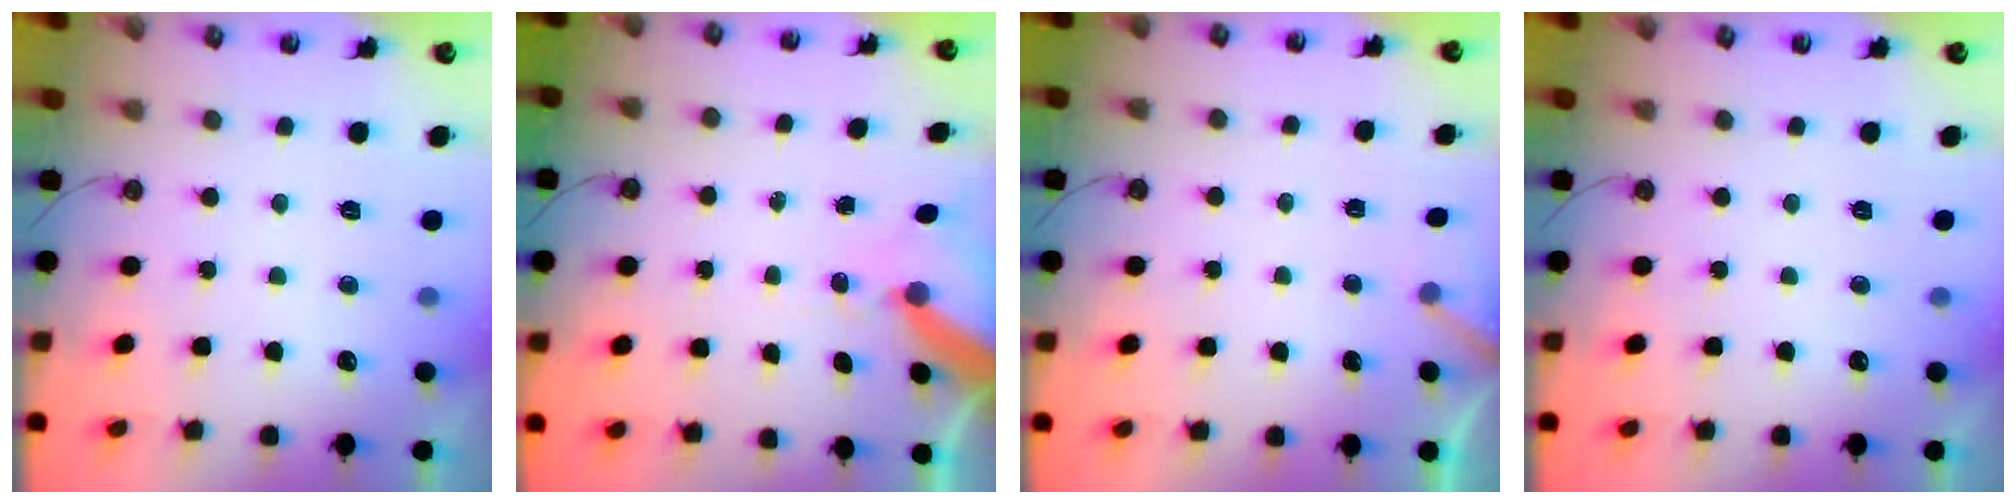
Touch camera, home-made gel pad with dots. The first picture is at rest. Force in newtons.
{"total": 10.2, "press": 10.1, "slide": 1.4}
{"total": 2.3, "press": 2.3, "slide": 0.1}
{"total": 0.0}